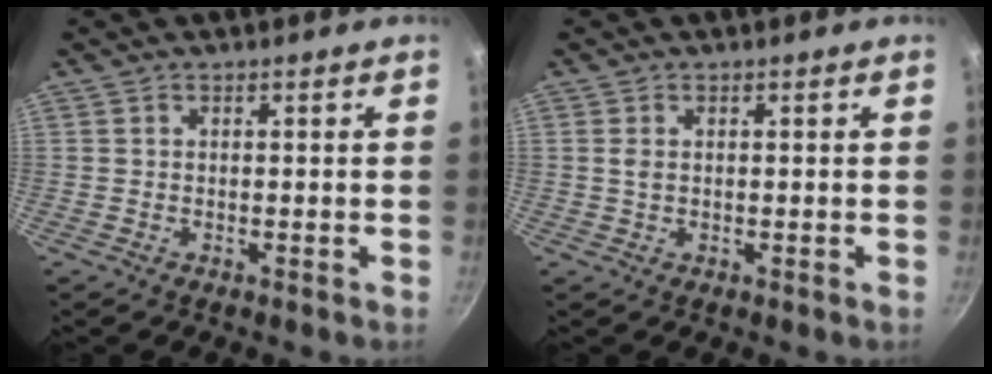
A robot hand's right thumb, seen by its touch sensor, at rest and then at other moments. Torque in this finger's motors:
{"motor_torque": [-0.27, -0.45, 0.34, 0.02, -0.04]}